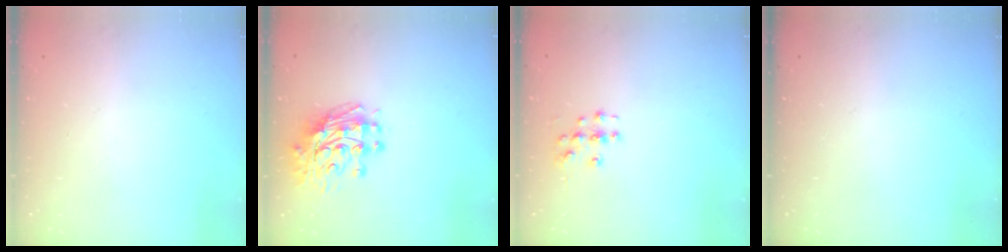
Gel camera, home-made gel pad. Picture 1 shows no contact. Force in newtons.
{"total": 11.5, "press": 11.4, "slide": 1.2}
{"total": 3.6, "press": 3.6, "slide": 0.3}
{"total": 0.0}